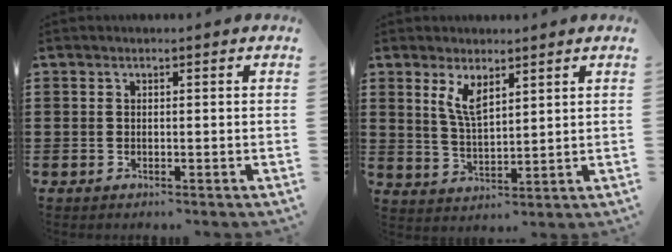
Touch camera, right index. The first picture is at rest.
{"total": 4.9, "force": [2.9, 1.7, 3.6], "torque": [-0.078, -0.001, 0.052]}